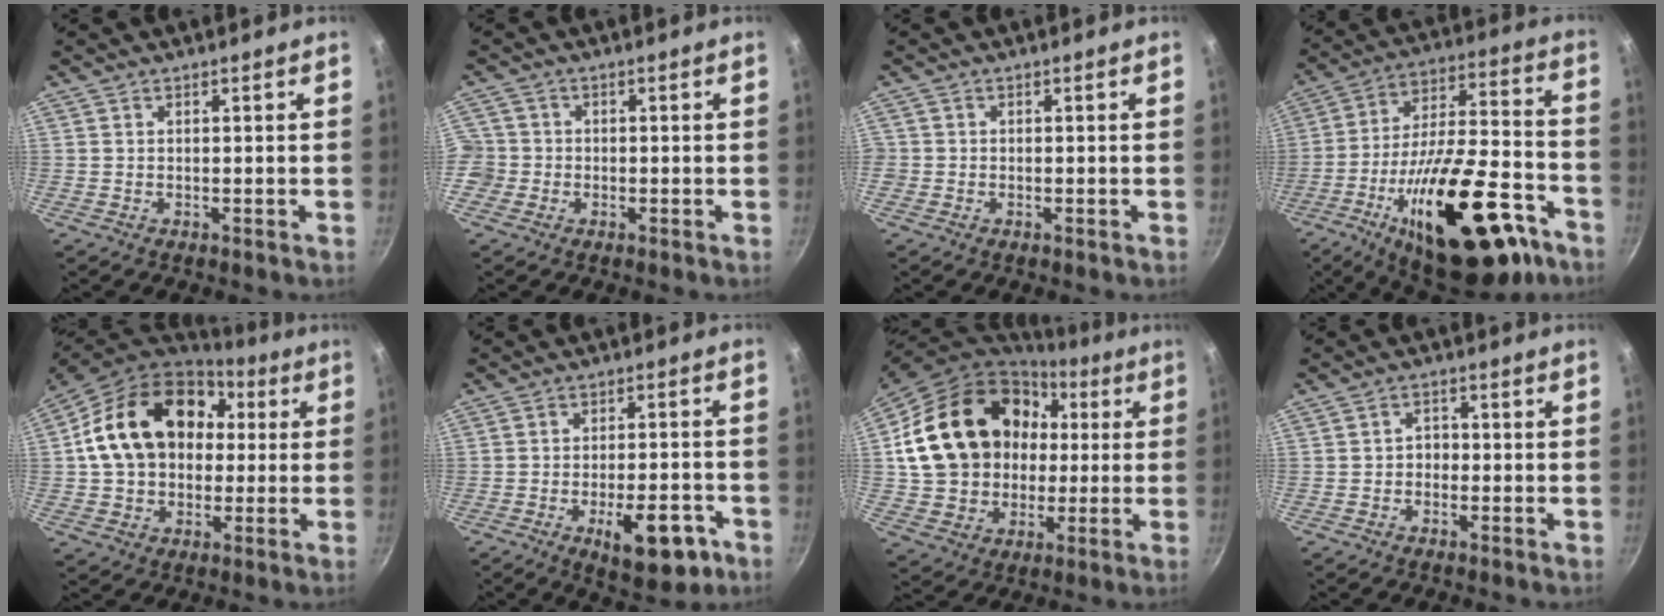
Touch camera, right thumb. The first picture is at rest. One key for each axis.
{"total": 4.8, "fx": -1.2, "fy": 4.5, "fz": 1.1, "tx": -0.010, "ty": 0.016, "tz": -0.025}
{"total": 1.0, "fx": -0.3, "fy": 1.0, "fz": 0.1, "tx": 0.001, "ty": 0.004, "tz": -0.005}
{"total": 30.2, "fx": -14.9, "fy": 12.4, "fz": 23.2, "tx": -0.331, "ty": 0.073, "tz": -0.221}
{"total": 21.4, "fx": 4.1, "fy": 15.9, "fz": 13.7, "tx": -0.225, "ty": 0.036, "tz": 0.068}
{"total": 11.5, "fx": -5.0, "fy": 4.9, "fz": 9.1, "tx": -0.095, "ty": 0.022, "tz": -0.059}
{"total": 24.4, "fx": 3.6, "fy": 19.7, "fz": 13.9, "tx": -0.226, "ty": 0.042, "tz": 0.079}
{"total": 2.6, "fx": -0.5, "fy": 2.1, "fz": 1.4, "tx": -0.007, "ty": 0.008, "tz": -0.010}